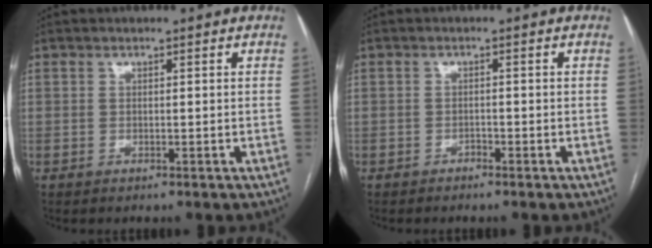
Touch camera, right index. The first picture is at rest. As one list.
[{"total": 0.8, "force": [-0.7, 0.2, 0.2], "torque": [-0.003, 0.001, -0.014]}]